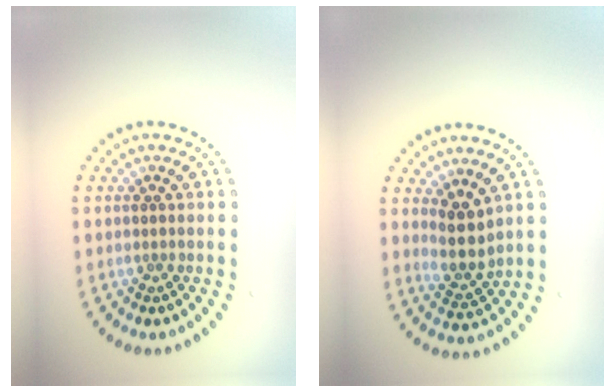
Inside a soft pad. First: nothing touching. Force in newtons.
{"total": 2.7, "press": 2.3, "slide": 1.5}